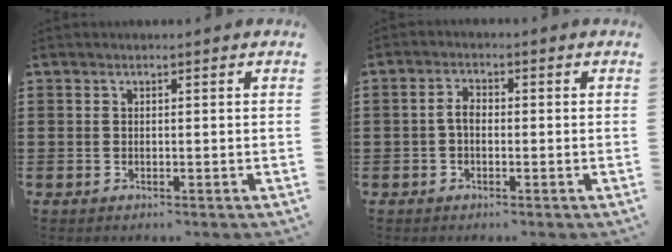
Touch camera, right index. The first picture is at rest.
{"total": 2.6, "force": [-0.6, 1.4, 2.1], "torque": [-0.049, 0.001, -0.015]}